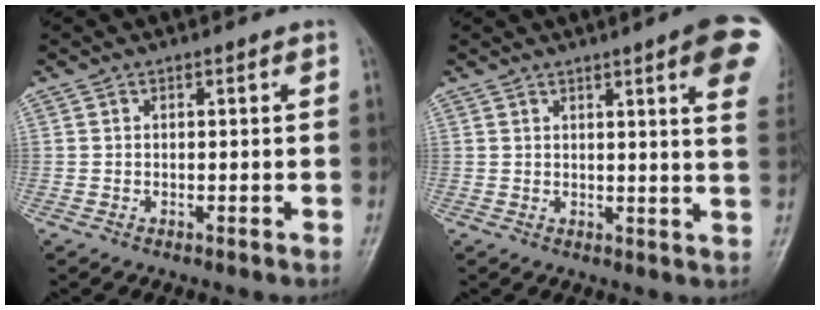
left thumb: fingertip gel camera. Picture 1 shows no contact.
{"total": 11.7, "force": [5.7, 1.3, 10.1], "torque": [-0.107, -0.018, 0.058]}